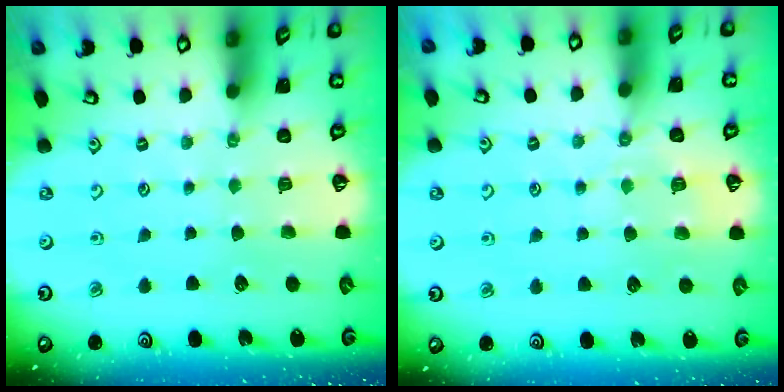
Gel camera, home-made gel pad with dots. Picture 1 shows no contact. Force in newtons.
{"total": 6.1, "press": 6.1, "slide": 0.9}